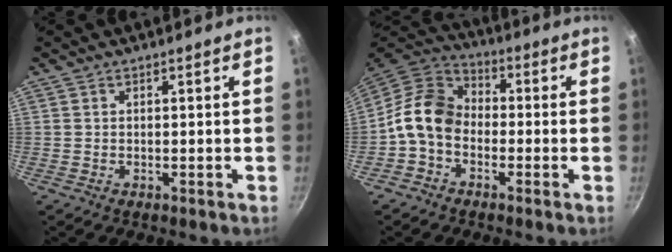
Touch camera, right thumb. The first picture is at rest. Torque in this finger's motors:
{"motor_torque": [1.54, 2.28, 0.92, -1.34, 0.12]}